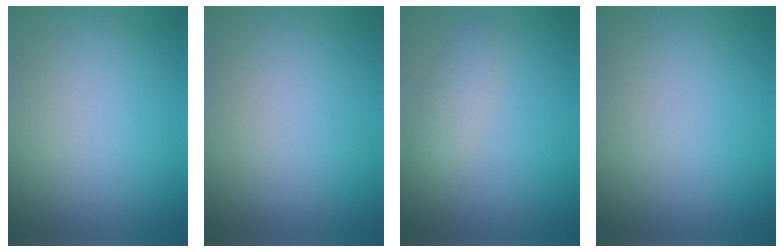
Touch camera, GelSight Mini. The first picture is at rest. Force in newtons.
{"total": 0.0}
{"total": 1.6, "press": 1.6, "slide": 0.1}
{"total": 0.0}